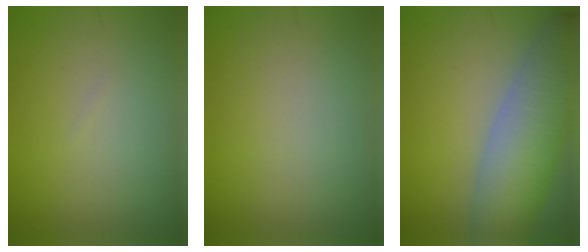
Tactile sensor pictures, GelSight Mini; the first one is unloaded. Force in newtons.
{"total": 0.0}
{"total": 8.8, "press": 8.8, "slide": 0.8}